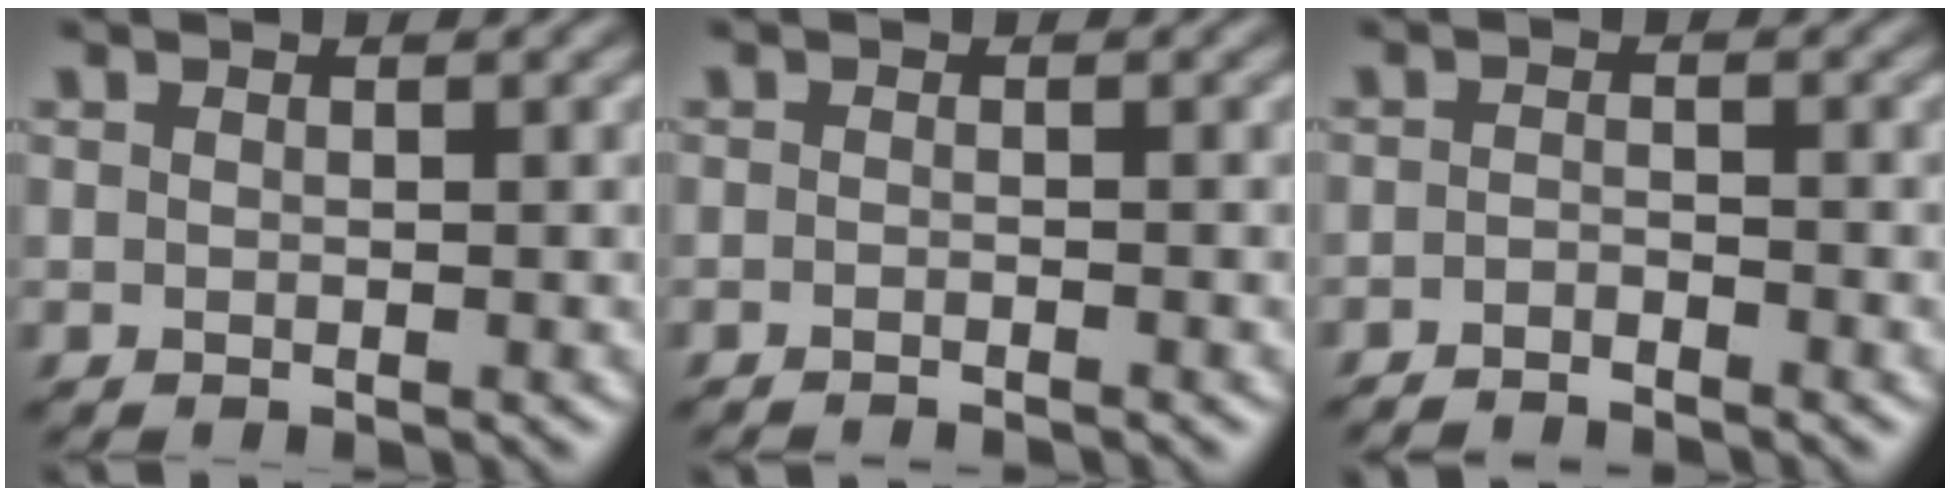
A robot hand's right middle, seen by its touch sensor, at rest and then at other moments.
{"total": 1.4, "force": [-1.2, 0.3, 0.8], "torque": [-0.004, -0.003, -0.023]}
{"total": 1.8, "force": [-1.7, 0.3, 0.7], "torque": [-0.007, -0.004, -0.035]}